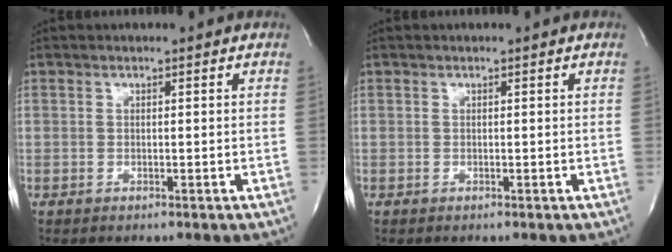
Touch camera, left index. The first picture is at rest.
{"total": 0.0}